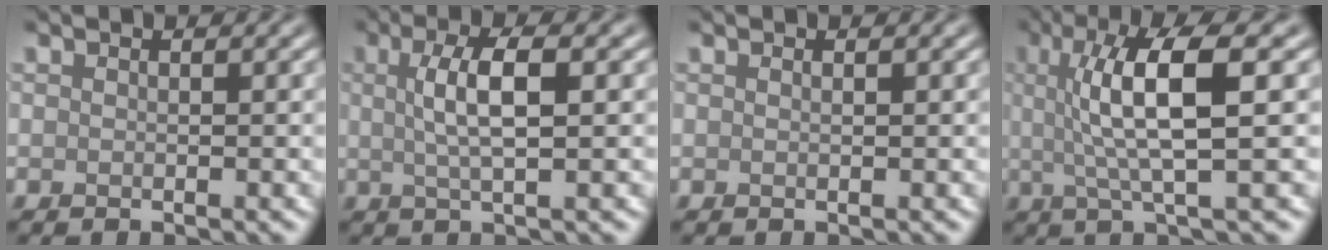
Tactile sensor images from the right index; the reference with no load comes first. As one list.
[{"total": 4.3, "force": [0.7, 1.0, 4.1], "torque": [-0.076, 0.005, 0.013]}, {"total": 0.0}, {"total": 7.4, "force": [1.2, 1.7, 7.1], "torque": [-0.124, 0.007, 0.021]}]